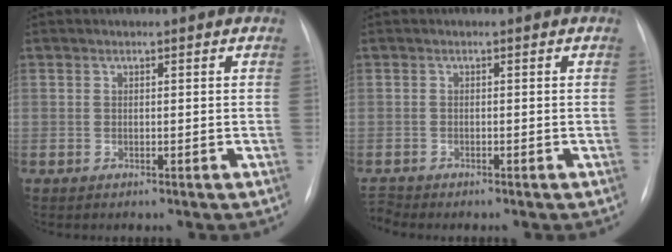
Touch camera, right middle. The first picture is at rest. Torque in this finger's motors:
{"motor_torque": [-0.14, -0.11, -0.06, -0.01]}